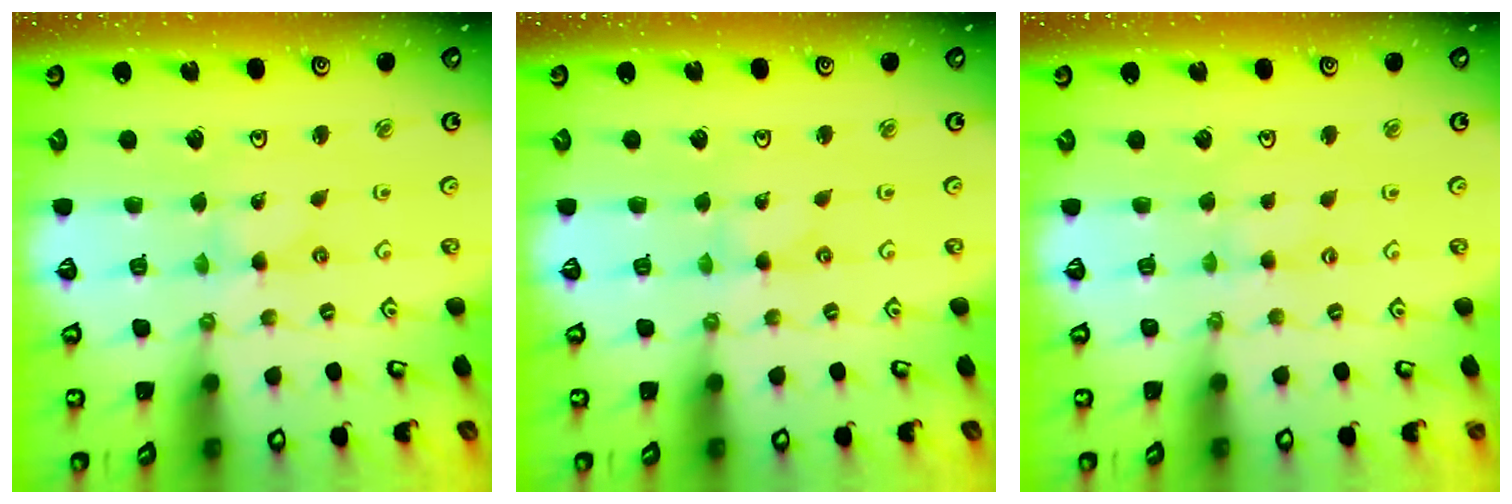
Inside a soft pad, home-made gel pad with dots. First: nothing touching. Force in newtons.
{"total": 0.0}
{"total": 1.2, "press": 1.1, "slide": 0.2}